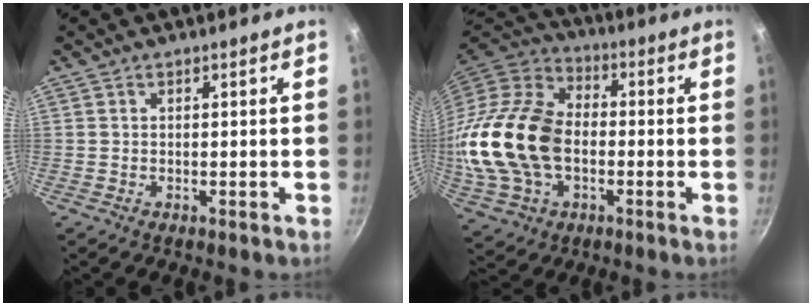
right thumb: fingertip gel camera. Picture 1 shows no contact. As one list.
[{"total": 22.4, "force": [-2.2, 15.1, 16.5], "torque": [-0.316, 0.031, -0.041]}]